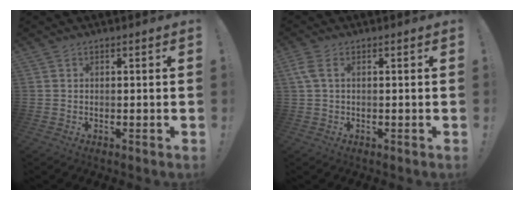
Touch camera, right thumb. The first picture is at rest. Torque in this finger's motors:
{"motor_torque": [0.46, 0.64, 0.59, -0.06, 0.19]}